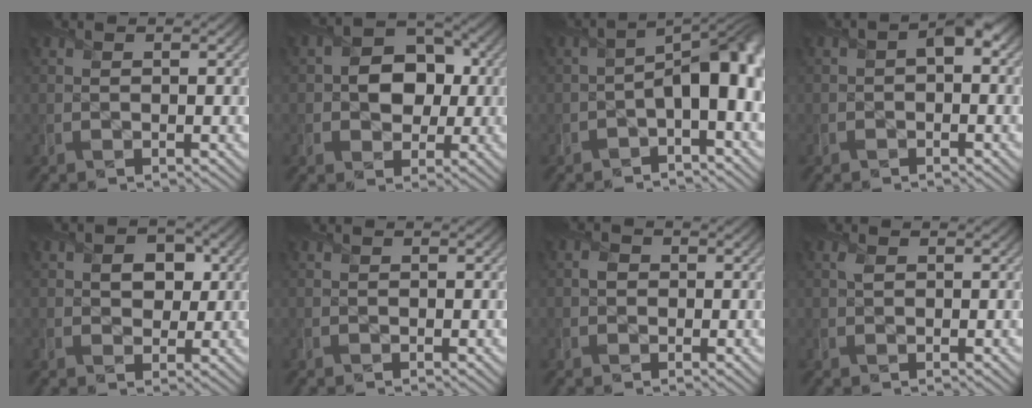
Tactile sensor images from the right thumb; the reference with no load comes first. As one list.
[{"total": 6.6, "force": [0.0, 5.3, 3.9], "torque": [-0.059, 0.004, -0.017]}, {"total": 7.6, "force": [-1.7, 3.3, 6.6], "torque": [-0.094, 0.013, -0.030]}, {"total": 2.4, "force": [-0.2, 1.5, 1.8], "torque": [-0.026, 0.000, -0.011]}, {"total": 4.0, "force": [0.9, 3.1, 2.3], "torque": [-0.034, 0.000, 0.006]}, {"total": 0.0}, {"total": 1.2, "force": [-0.1, 1.2, 0.4], "torque": [-0.010, -0.001, -0.006]}, {"total": 0.8, "force": [0.4, 0.5, 0.5], "torque": [-0.014, 0.003, 0.008]}]